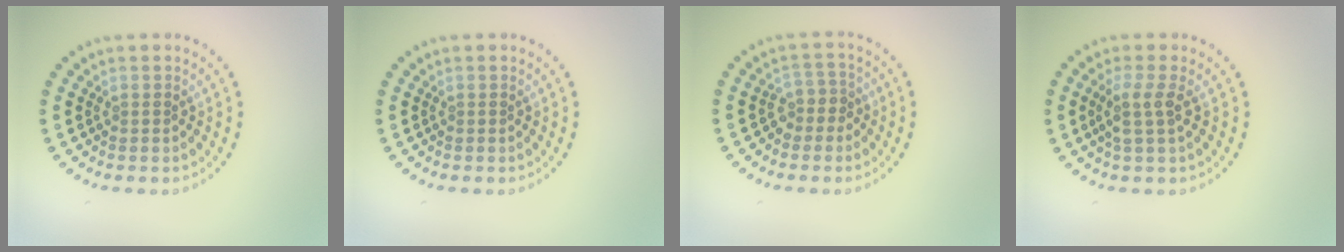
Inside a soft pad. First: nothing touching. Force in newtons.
{"total": 0.0}
{"total": 1.9, "press": 1.5, "slide": 1.1}
{"total": 2.4, "press": 1.8, "slide": 1.5}